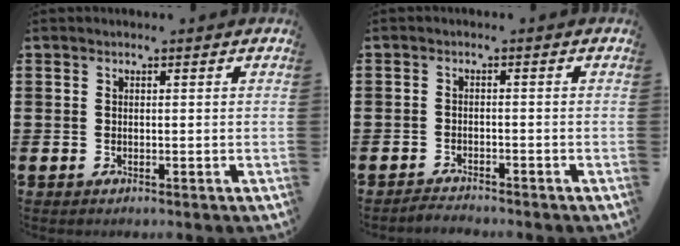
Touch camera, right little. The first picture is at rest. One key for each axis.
{"total": 1.5, "fx": -1.5, "fy": 0.0, "fz": -0.1, "tx": -0.003, "ty": 0.002, "tz": -0.031}